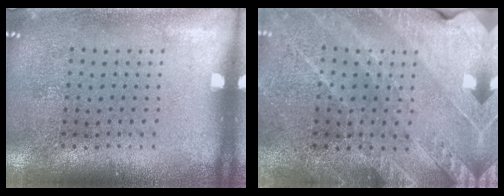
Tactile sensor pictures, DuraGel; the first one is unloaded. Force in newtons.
{"total": 2.6, "press": 2.5, "slide": 0.6}